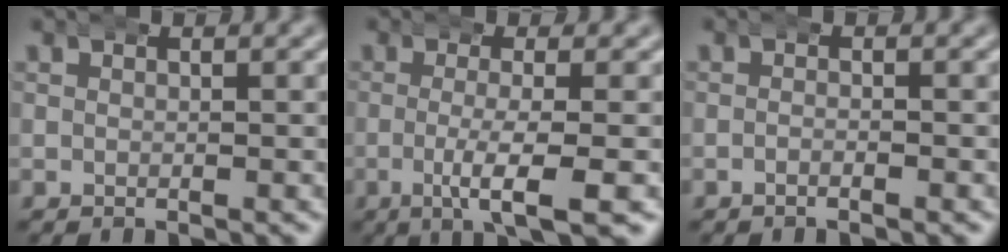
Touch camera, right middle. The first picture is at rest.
{"total": 5.4, "force": [-1.8, 0.7, 5.0], "torque": [-0.085, -0.014, -0.027]}
{"total": 1.0, "force": [-0.8, 0.1, 0.6], "torque": [-0.006, 0.002, -0.022]}